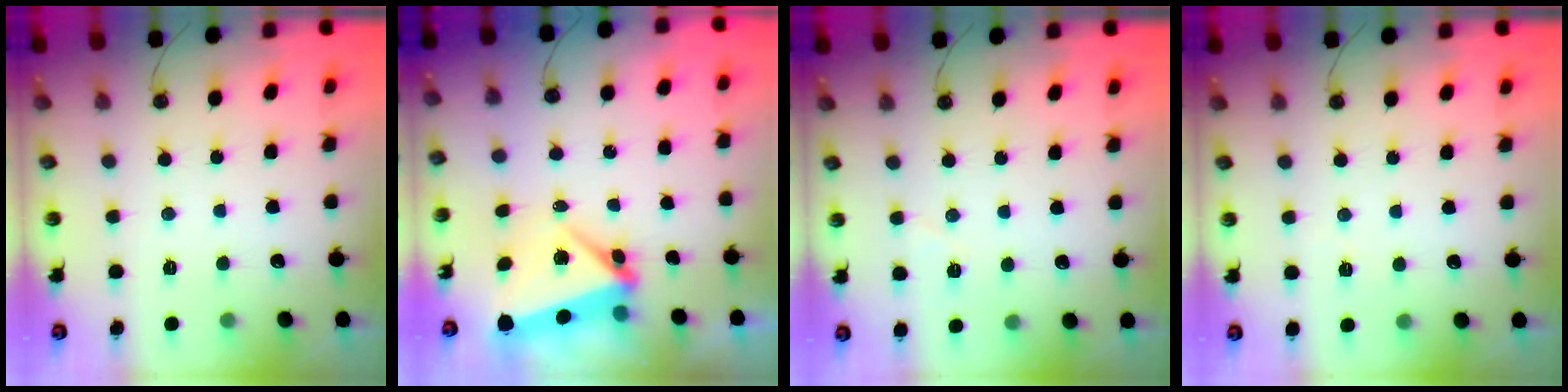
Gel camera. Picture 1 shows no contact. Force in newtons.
{"total": 5.0, "press": 4.8, "slide": 1.6}
{"total": 3.6, "press": 3.2, "slide": 1.6}
{"total": 2.9, "press": 1.6, "slide": 2.4}